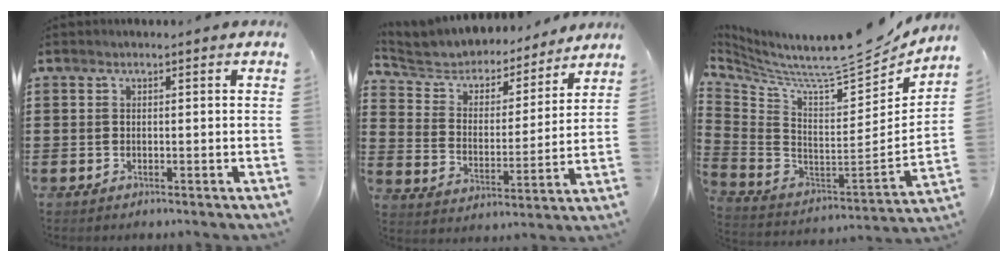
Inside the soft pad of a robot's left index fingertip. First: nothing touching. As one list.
[{"total": 4.7, "force": [4.3, 1.8, 0.8], "torque": [-0.047, -0.032, 0.067]}, {"total": 9.0, "force": [7.9, 0.3, 4.3], "torque": [-0.103, -0.082, 0.124]}]